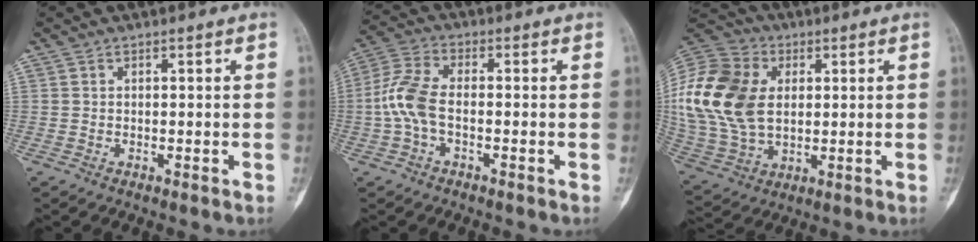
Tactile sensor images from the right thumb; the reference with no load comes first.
{"total": 7.7, "force": [-1.4, 4.0, 6.5], "torque": [-0.156, 0.023, -0.034]}
{"total": 23.0, "force": [3.3, 16.1, 16.2], "torque": [-0.349, 0.001, 0.066]}